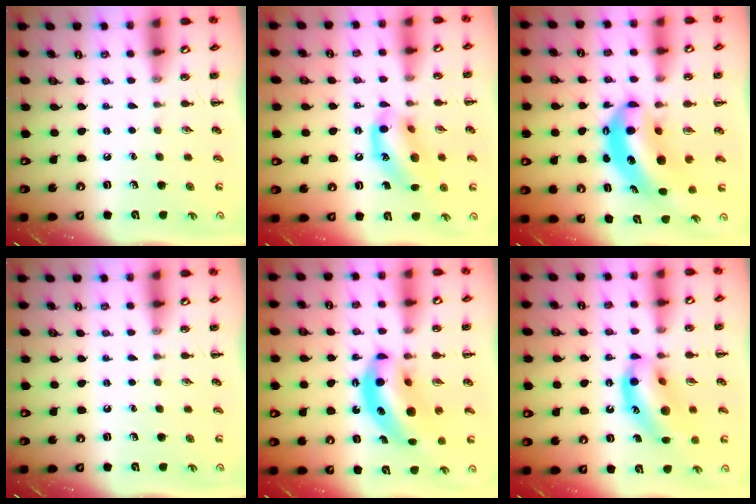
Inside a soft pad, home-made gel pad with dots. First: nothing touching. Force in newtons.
{"total": 13.9, "press": 13.6, "slide": 3.0}
{"total": 9.6, "press": 9.3, "slide": 2.3}
{"total": 0.0}
{"total": 12.4, "press": 12.0, "slide": 3.2}
{"total": 14.1, "press": 13.7, "slide": 3.2}